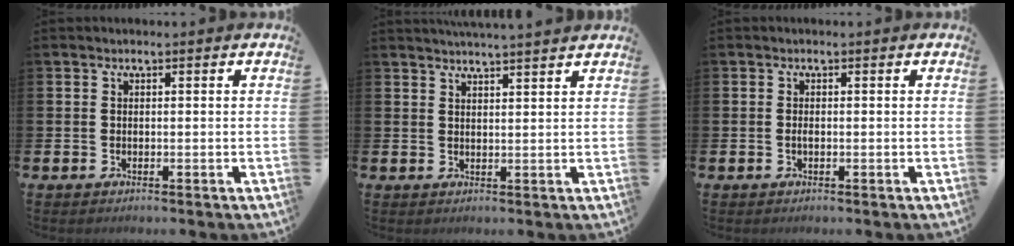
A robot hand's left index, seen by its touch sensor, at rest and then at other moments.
{"total": 3.1, "force": [3.1, -0.6, 0.1], "torque": [-0.004, -0.016, 0.057]}
{"total": 0.6, "force": [-0.1, 0.2, 0.6], "torque": [-0.007, -0.003, -0.004]}